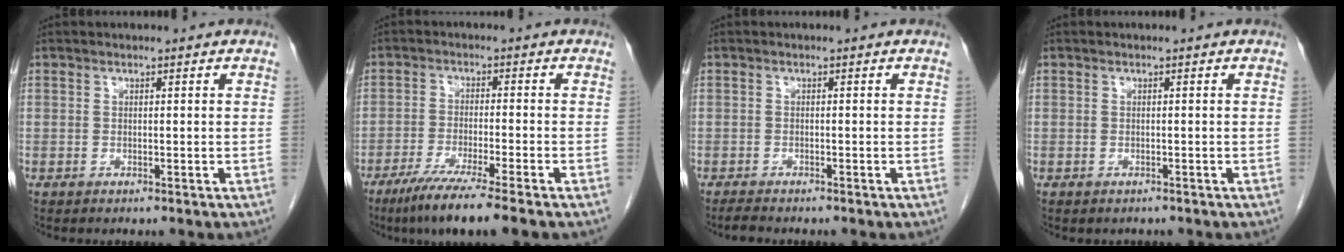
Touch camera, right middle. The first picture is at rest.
{"total": 8.5, "force": [-6.3, -1.0, 5.7], "torque": [-0.099, -0.028, -0.107]}
{"total": 1.8, "force": [-1.6, 0.2, 0.7], "torque": [-0.025, -0.009, -0.025]}
{"total": 0.7, "force": [-0.6, 0.3, 0.0], "torque": [-0.012, -0.002, -0.009]}